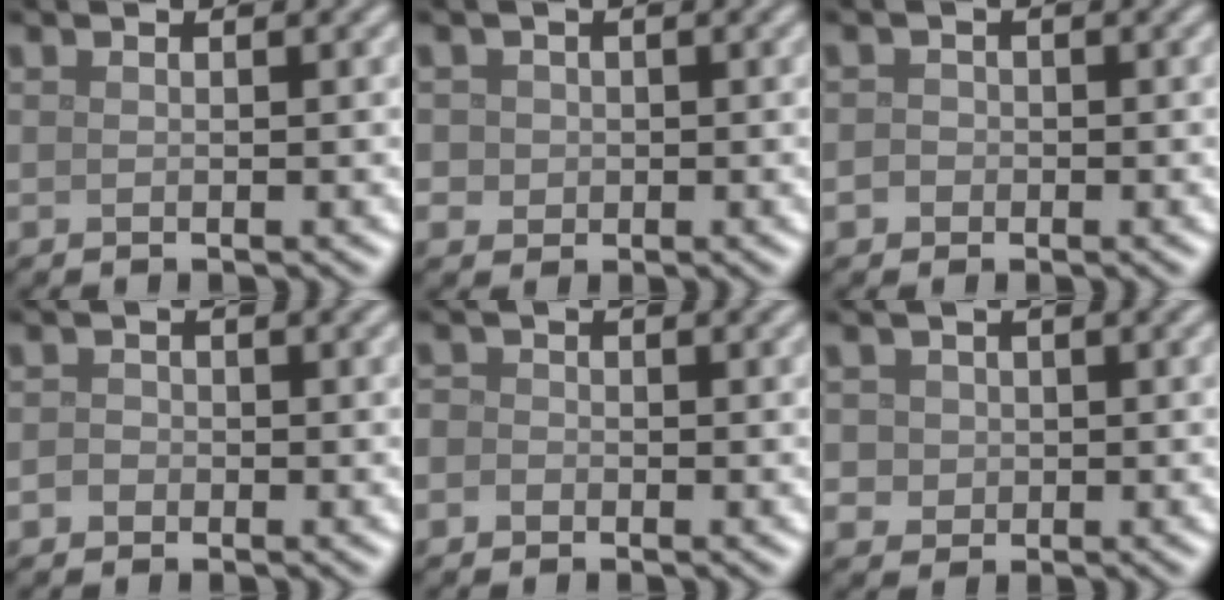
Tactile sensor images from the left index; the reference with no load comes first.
{"total": 2.5, "force": [0.5, 2.2, 1.0], "torque": [-0.006, 0.012, 0.003]}
{"total": 1.4, "force": [-0.3, 1.3, 0.4], "torque": [0.006, 0.005, -0.011]}
{"total": 1.2, "force": [-0.5, 1.0, 0.3], "torque": [0.003, -0.001, -0.013]}
{"total": 1.6, "force": [-0.5, 1.4, 0.5], "torque": [0.004, 0.004, -0.017]}
{"total": 3.2, "force": [0.8, 2.8, 1.3], "torque": [-0.012, 0.015, 0.003]}